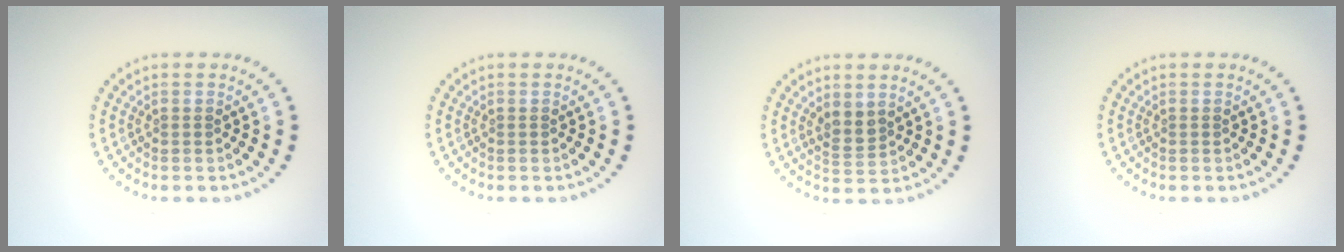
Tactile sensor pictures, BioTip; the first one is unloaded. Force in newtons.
{"total": 0.0}
{"total": 1.8, "press": 1.6, "slide": 1.0}
{"total": 0.0}